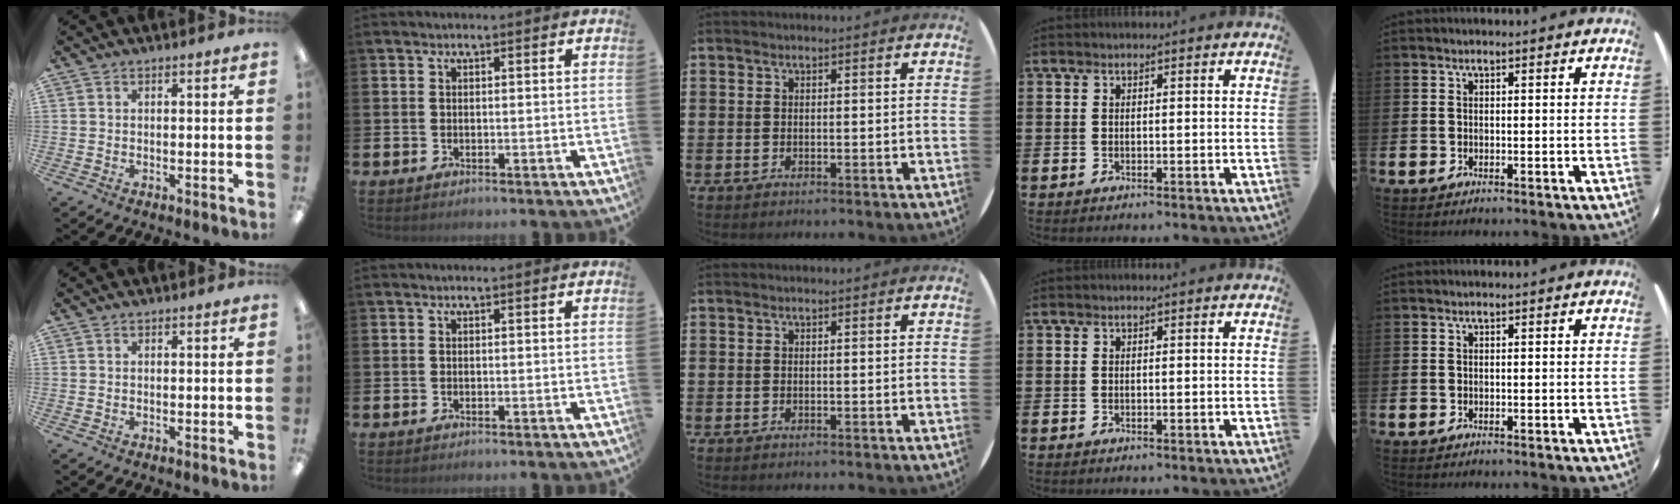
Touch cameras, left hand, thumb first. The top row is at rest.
{}